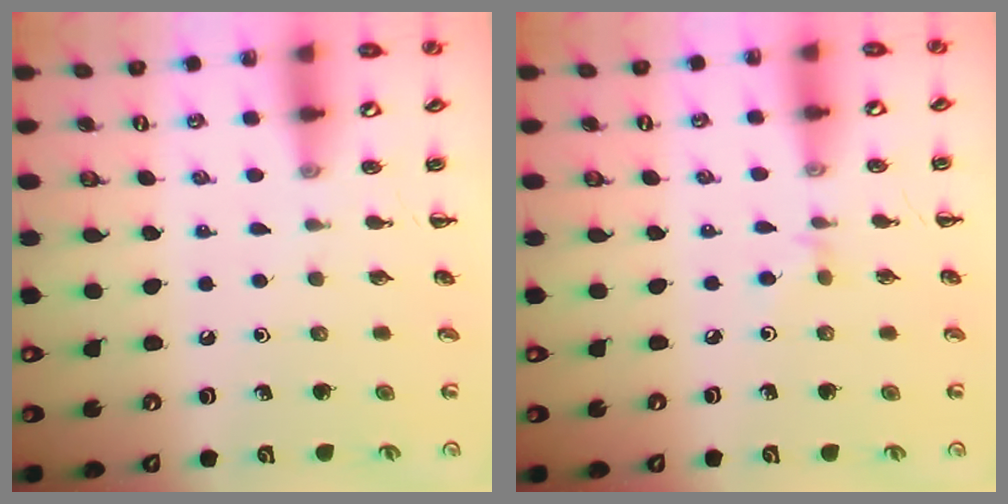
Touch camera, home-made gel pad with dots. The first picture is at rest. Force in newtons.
{"total": 2.6, "press": 2.5, "slide": 0.9}